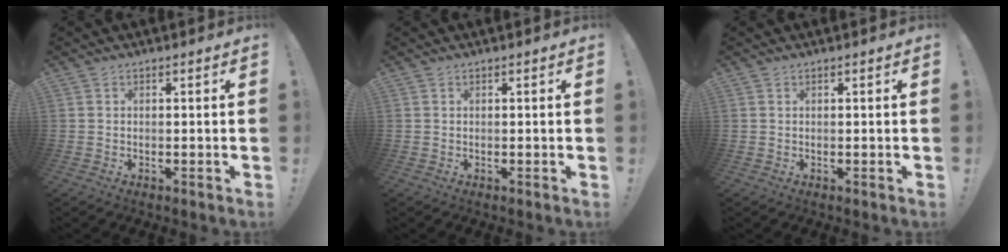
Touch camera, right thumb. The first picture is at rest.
{"total": 0.0}
{"total": 0.0}